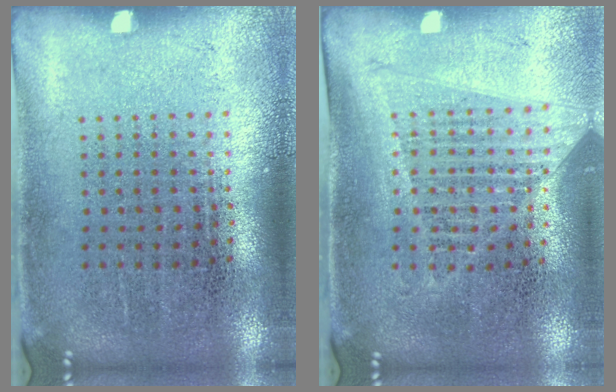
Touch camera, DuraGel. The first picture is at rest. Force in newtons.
{"total": 1.2, "press": 1.1, "slide": 0.5}